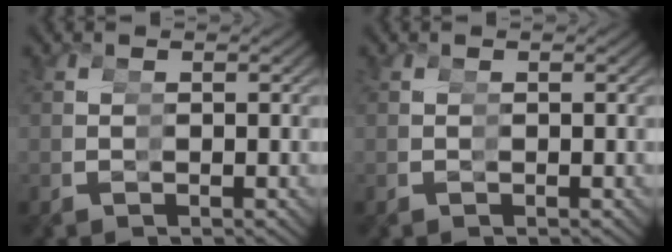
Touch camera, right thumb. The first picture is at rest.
{"total": 0.0}